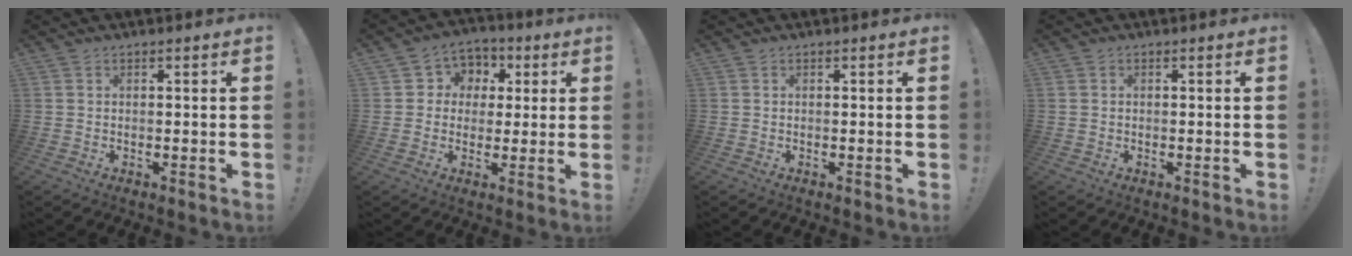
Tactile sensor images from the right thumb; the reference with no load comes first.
{"total": 7.2, "force": [0.0, 6.9, 1.8], "torque": [-0.014, 0.002, 0.005]}
{"total": 0.0}
{"total": 0.6, "force": [0.1, 0.5, 0.1], "torque": [-0.005, 0.002, 0.003]}